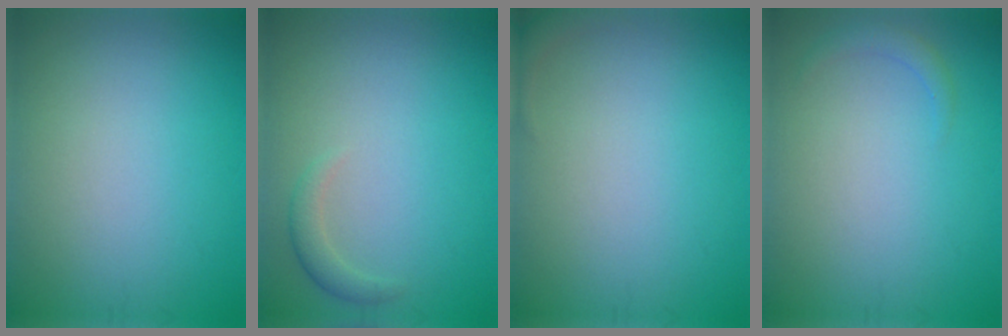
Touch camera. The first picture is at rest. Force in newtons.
{"total": 1.5, "press": 1.5, "slide": 0.1}
{"total": 1.1, "press": 1.1, "slide": 0.1}
{"total": 1.1, "press": 1.1, "slide": 0.1}